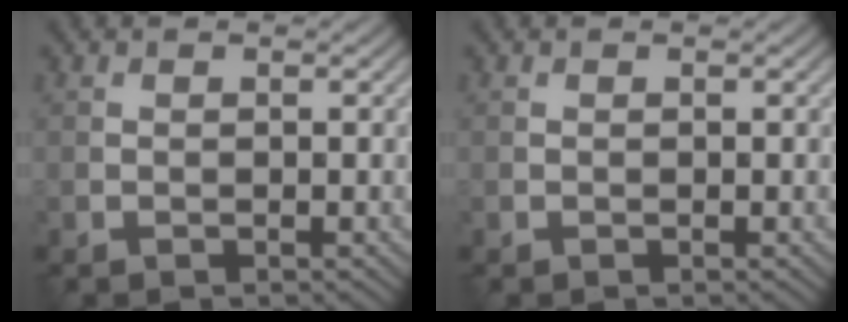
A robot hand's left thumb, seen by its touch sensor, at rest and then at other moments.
{"total": 0.0}